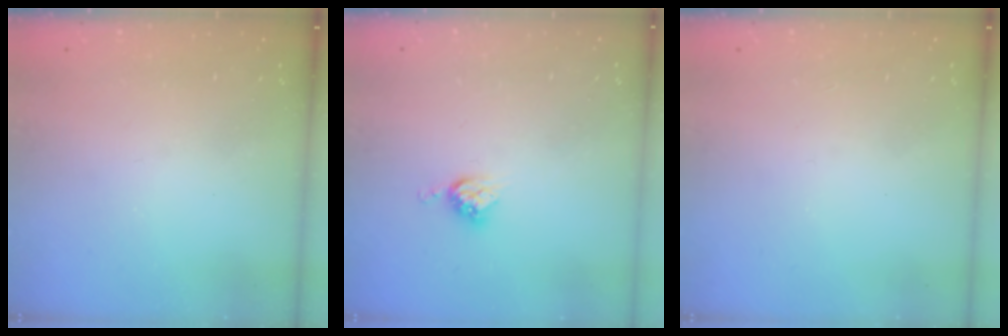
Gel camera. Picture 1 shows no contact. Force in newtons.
{"total": 5.8, "press": 5.8, "slide": 0.3}
{"total": 0.0}